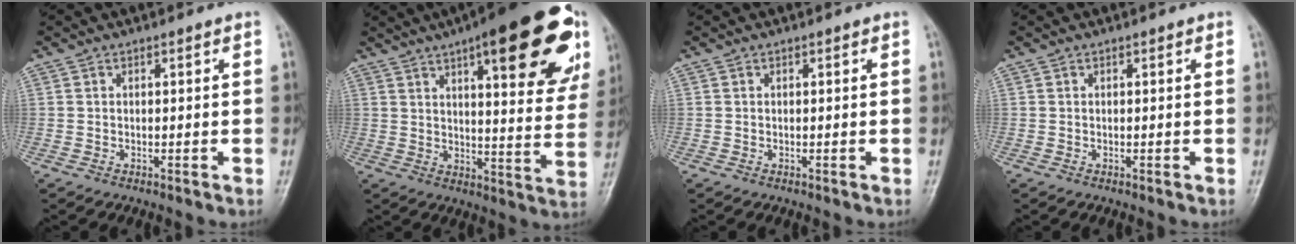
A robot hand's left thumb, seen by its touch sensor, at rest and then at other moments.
{"total": 25.6, "force": [12.9, 7.9, 20.7], "torque": [-0.244, -0.021, 0.172]}
{"total": 0.0}
{"total": 0.0}